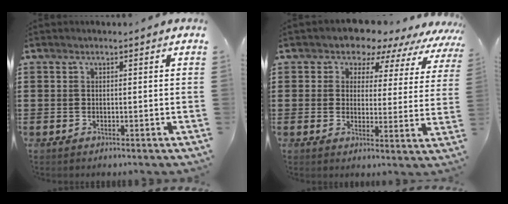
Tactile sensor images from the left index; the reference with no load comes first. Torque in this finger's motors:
{"motor_torque": [2.14, 0.00, 0.59, 0.03]}